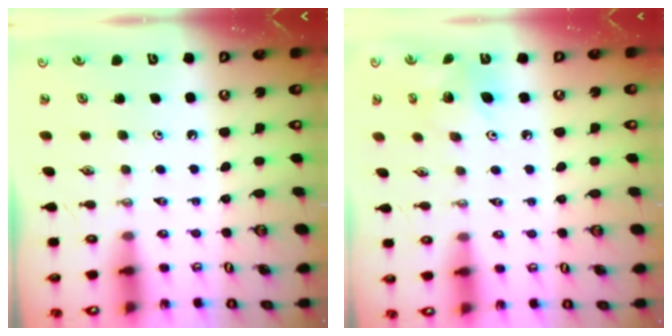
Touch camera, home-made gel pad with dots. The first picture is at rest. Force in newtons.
{"total": 7.8, "press": 7.8, "slide": 0.3}